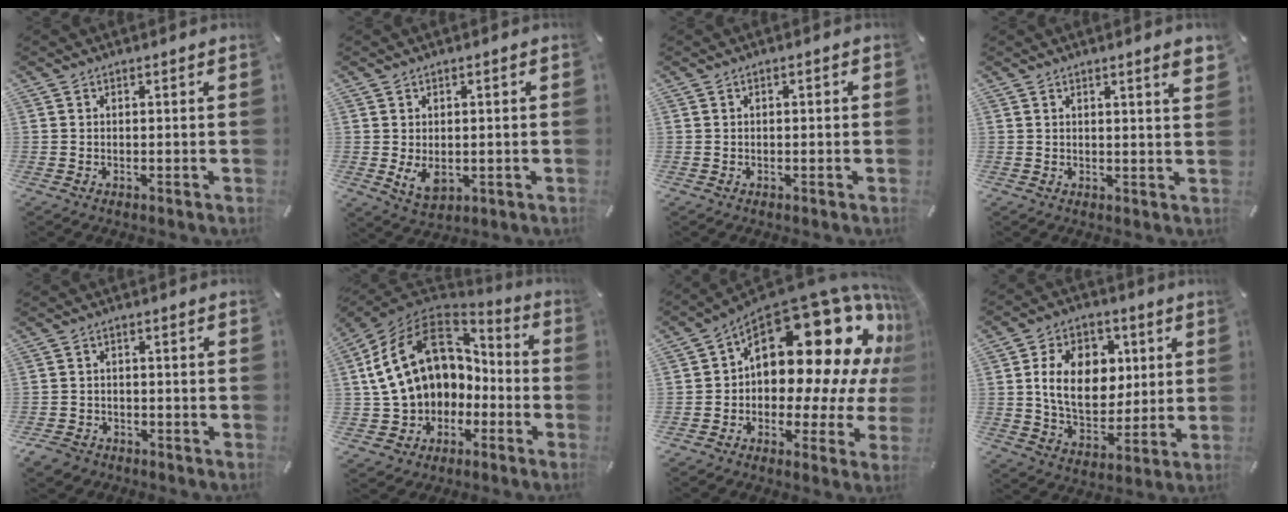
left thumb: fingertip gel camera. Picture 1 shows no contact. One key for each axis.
{"total": 5.0, "fx": -0.6, "fy": 3.3, "fz": 3.7, "tx": -0.076, "ty": -0.011, "tz": -0.017}
{"total": 0.8, "fx": -0.2, "fy": 0.3, "fz": 0.7, "tx": -0.012, "ty": 0.001, "tz": -0.005}
{"total": 3.7, "fx": 2.0, "fy": 0.2, "fz": 3.1, "tx": -0.055, "ty": -0.006, "tz": 0.033}
{"total": 4.0, "fx": -2.9, "fy": 2.6, "fz": 1.0, "tx": -0.027, "ty": 0.013, "tz": -0.058}
{"total": 18.6, "fx": 2.6, "fy": 14.7, "fz": 11.1, "tx": -0.227, "ty": 0.002, "tz": 0.055}
{"total": 26.4, "fx": 8.5, "fy": 14.4, "fz": 20.3, "tx": -0.285, "ty": -0.079, "tz": 0.157}
{"total": 15.1, "fx": 2.7, "fy": 11.1, "fz": 9.9, "tx": -0.175, "ty": 0.008, "tz": 0.047}